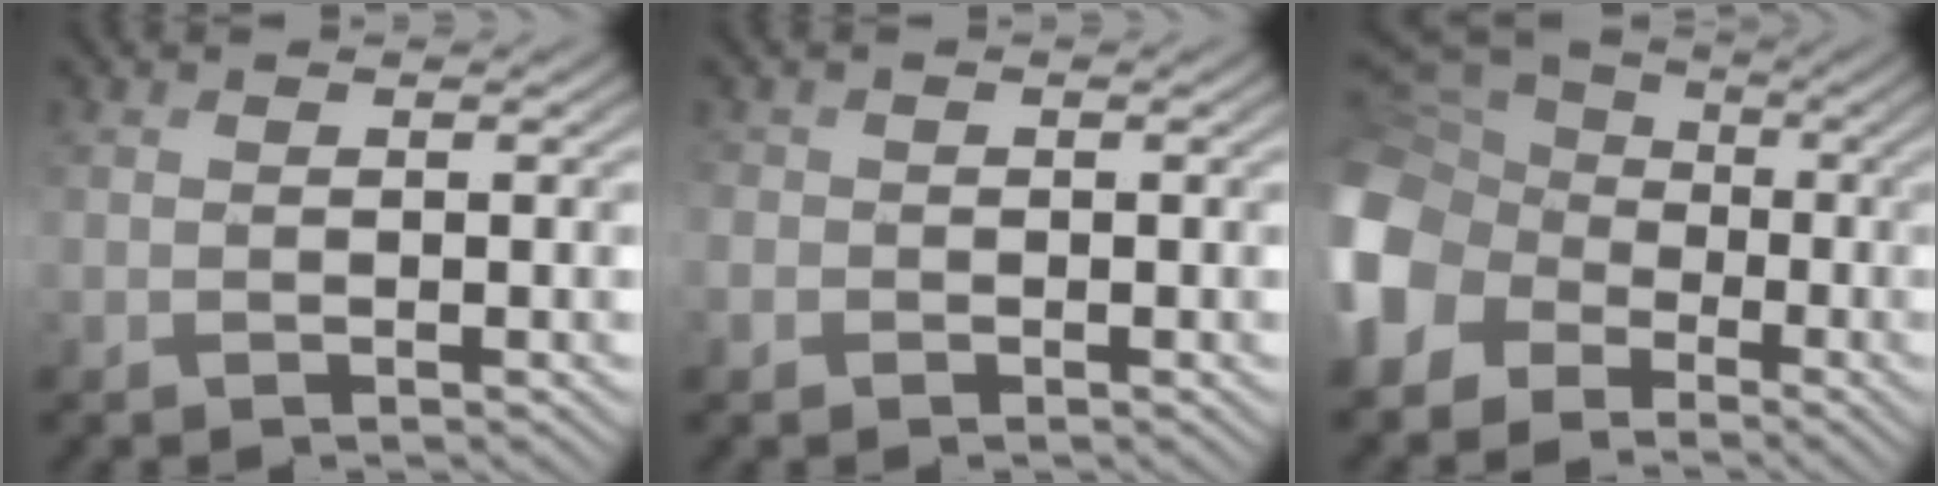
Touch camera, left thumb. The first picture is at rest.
{"total": 1.5, "force": [-0.5, 1.4, 0.2], "torque": [-0.005, -0.004, -0.017]}
{"total": 14.7, "force": [-4.5, 11.9, 7.5], "torque": [-0.236, -0.033, -0.101]}